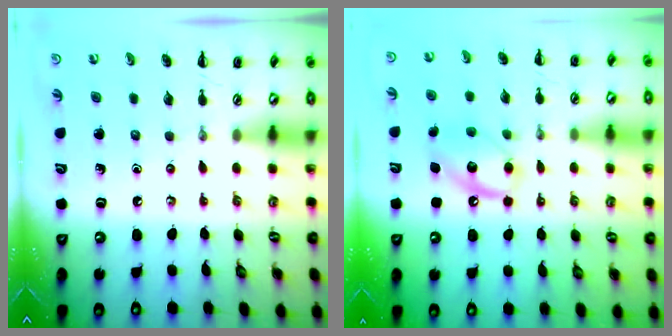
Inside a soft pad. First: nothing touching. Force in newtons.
{"total": 12.6, "press": 12.5, "slide": 1.8}